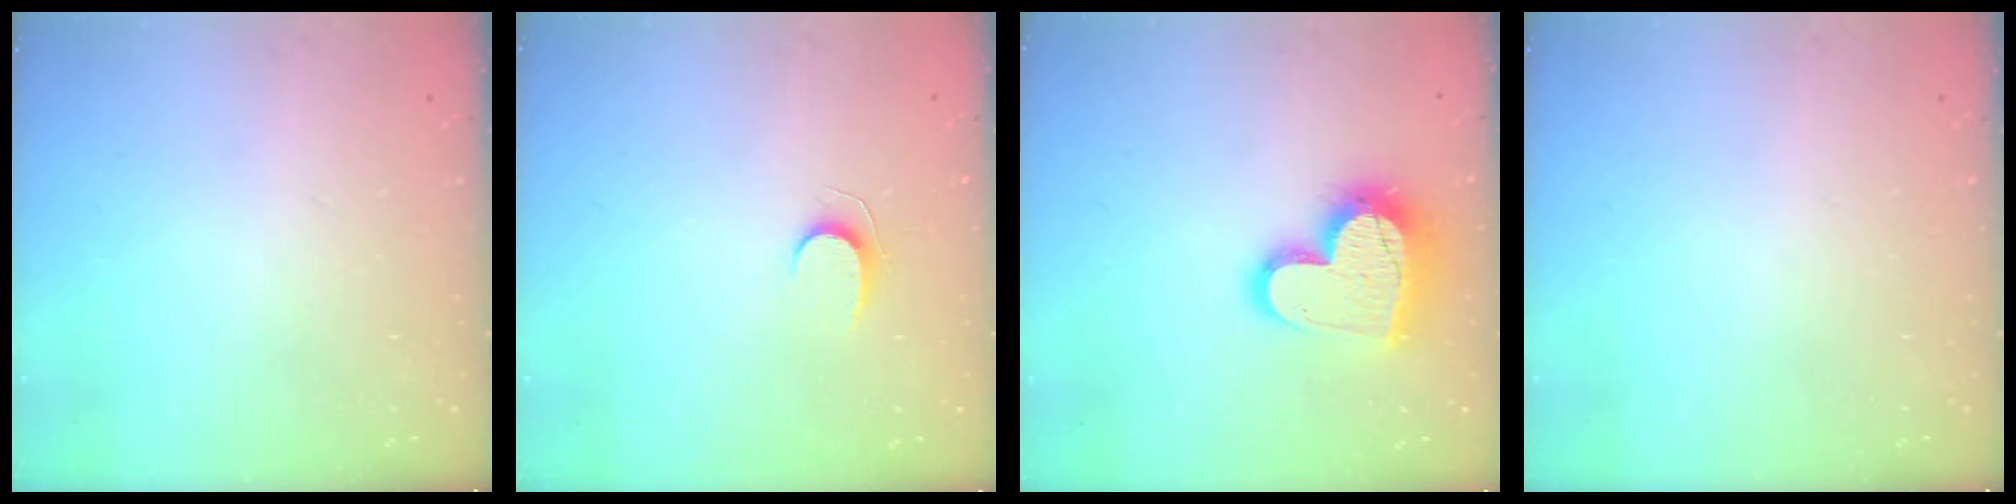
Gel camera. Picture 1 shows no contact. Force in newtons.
{"total": 5.6, "press": 5.6, "slide": 0.5}
{"total": 17.9, "press": 17.9, "slide": 1.5}
{"total": 0.0}